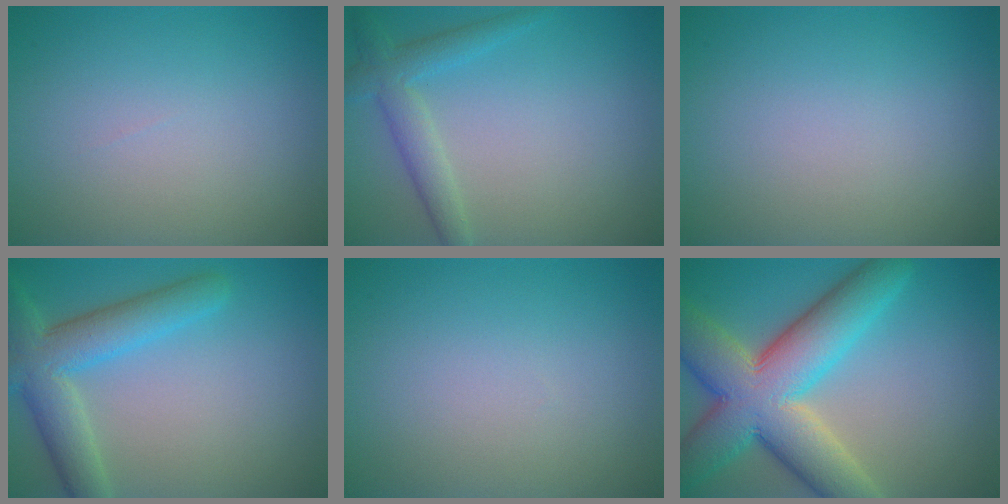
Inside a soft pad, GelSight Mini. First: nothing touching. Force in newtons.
{"total": 3.0, "press": 3.0, "slide": 0.0}
{"total": 0.0}
{"total": 5.9, "press": 5.9, "slide": 0.3}
{"total": 0.0}
{"total": 11.9, "press": 11.8, "slide": 0.5}